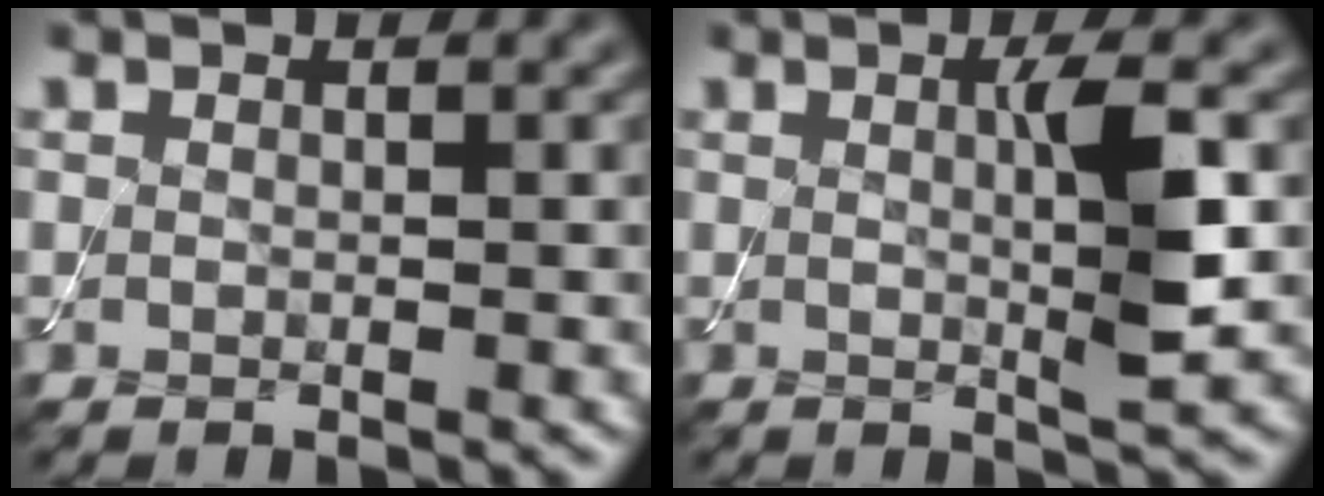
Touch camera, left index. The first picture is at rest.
{"total": 4.1, "force": [0.3, 0.5, 4.1], "torque": [-0.070, -0.005, 0.004]}